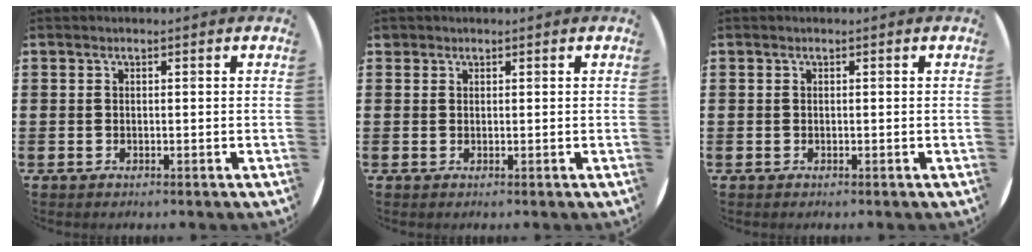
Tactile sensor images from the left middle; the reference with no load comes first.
{"total": 0.6, "force": [0.5, 0.3, -0.1], "torque": [0.003, 0.004, 0.009]}
{"total": 0.0}